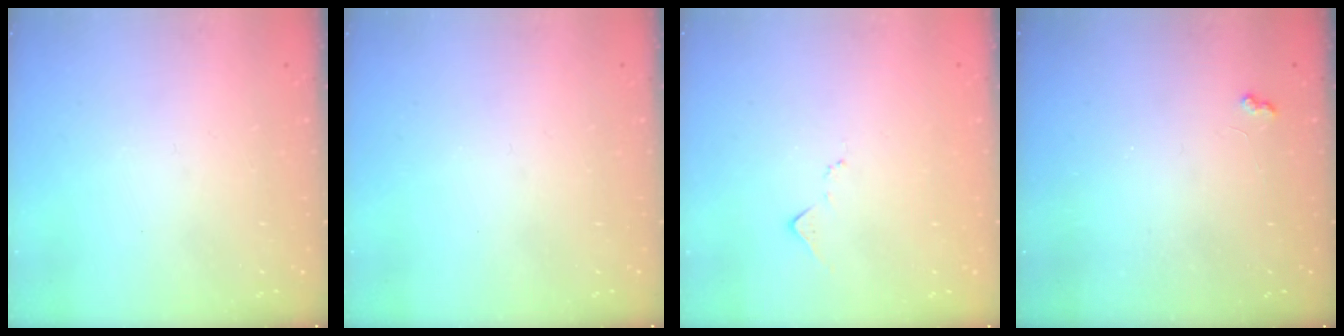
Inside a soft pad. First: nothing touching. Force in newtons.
{"total": 0.0}
{"total": 7.2, "press": 7.2, "slide": 0.3}
{"total": 2.9, "press": 2.8, "slide": 0.5}